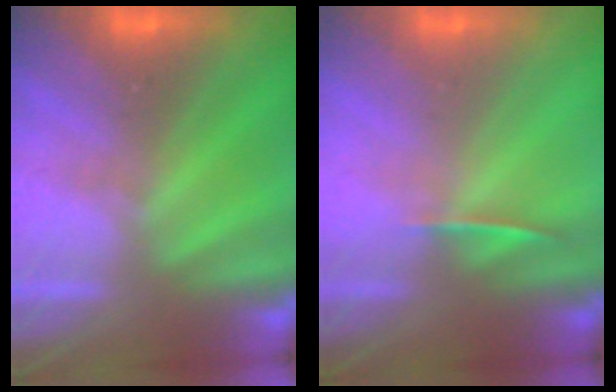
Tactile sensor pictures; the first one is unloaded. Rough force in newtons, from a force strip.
{"total": 1.3}